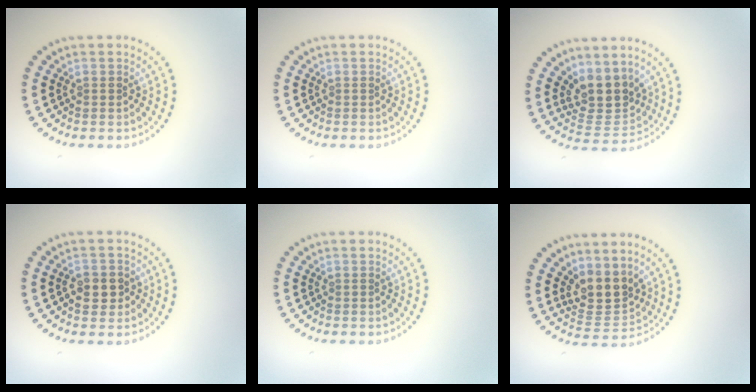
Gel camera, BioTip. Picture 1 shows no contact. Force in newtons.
{"total": 0.0}
{"total": 4.1, "press": 3.4, "slide": 2.3}
{"total": 2.4, "press": 2.4, "slide": 0.4}
{"total": 0.0}
{"total": 3.5, "press": 2.7, "slide": 2.3}